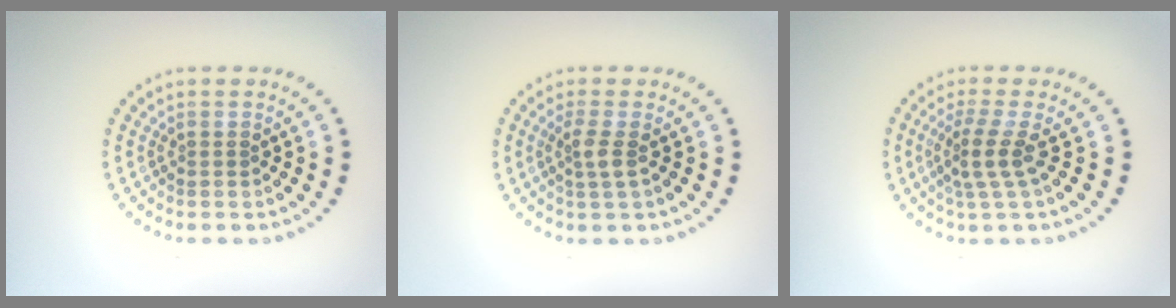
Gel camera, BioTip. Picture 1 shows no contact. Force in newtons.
{"total": 1.7, "press": 1.4, "slide": 1.0}
{"total": 2.8, "press": 1.9, "slide": 2.0}